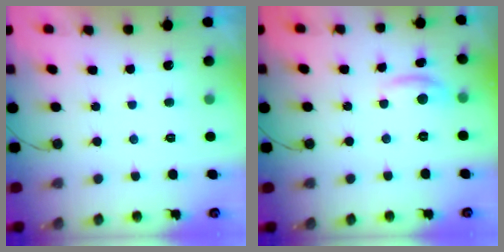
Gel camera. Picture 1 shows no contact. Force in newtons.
{"total": 5.6, "press": 5.6, "slide": 0.4}